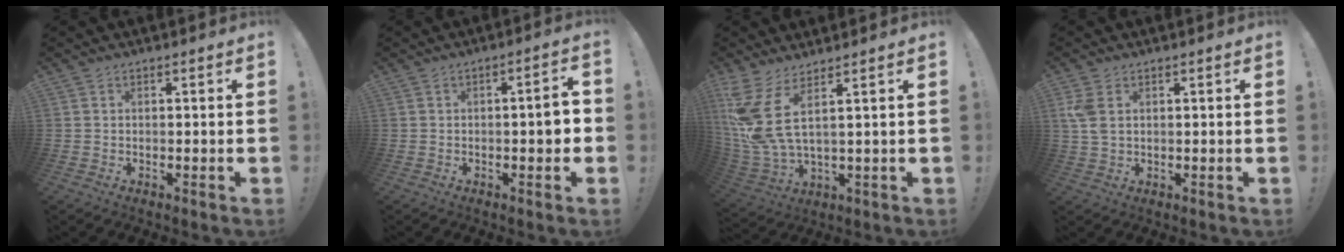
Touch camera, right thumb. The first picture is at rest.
{"total": 4.8, "force": [-1.1, 1.1, 4.6], "torque": [-0.065, 0.006, -0.020]}
{"total": 11.5, "force": [4.5, 3.5, 10.0], "torque": [-0.210, -0.033, 0.073]}
{"total": 4.9, "force": [1.5, 2.9, 3.7], "torque": [-0.071, -0.003, 0.030]}